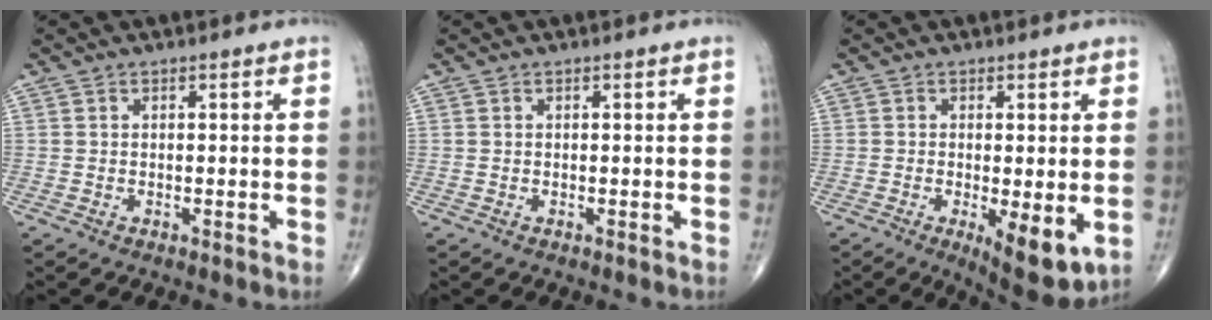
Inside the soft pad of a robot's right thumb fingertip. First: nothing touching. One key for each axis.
{"total": 0.0}
{"total": 8.6, "fx": -2.1, "fy": 2.9, "fz": 7.8, "tx": -0.113, "ty": -0.022, "tz": -0.026}